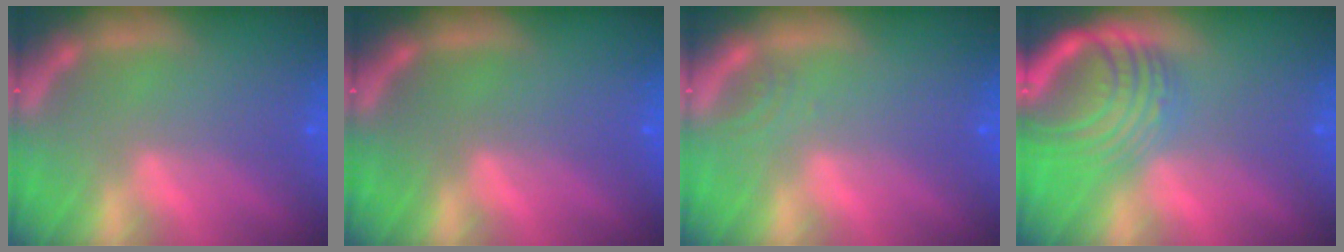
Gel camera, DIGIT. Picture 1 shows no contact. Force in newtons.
{"total": 0.0}
{"total": 1.0}
{"total": 9.1}